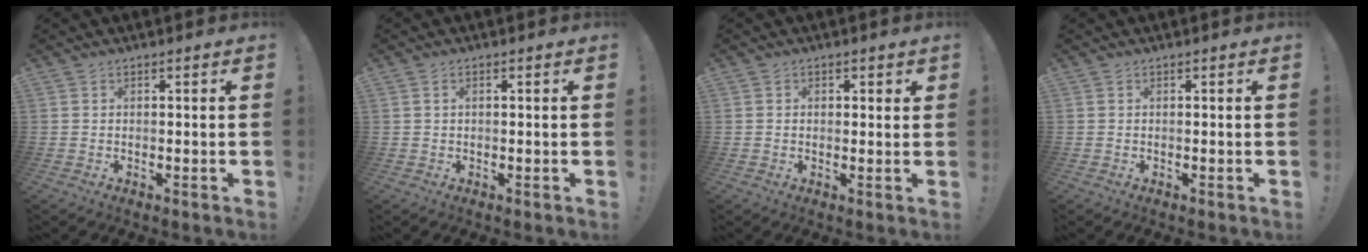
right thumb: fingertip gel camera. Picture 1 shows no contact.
{"total": 0.9, "force": [0.2, 0.6, 0.7], "torque": [-0.015, 0.004, 0.003]}
{"total": 1.5, "force": [0.6, 1.3, 0.4], "torque": [0.006, -0.003, 0.007]}
{"total": 0.0}